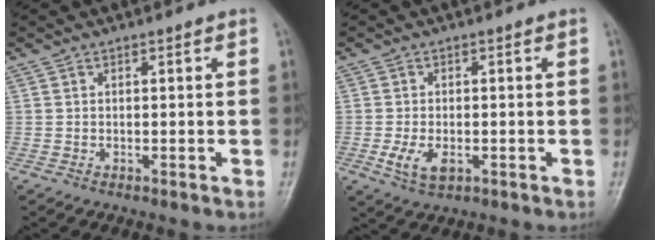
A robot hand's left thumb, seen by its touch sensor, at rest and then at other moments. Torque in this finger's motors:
{"motor_torque": [-0.47, 0.62, 0.05, 0.19, 0.03]}